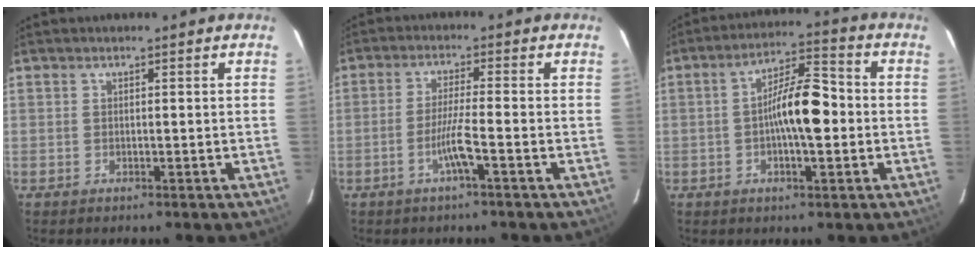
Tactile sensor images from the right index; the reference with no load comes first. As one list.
[{"total": 4.4, "force": [-1.9, -0.6, 4.0], "torque": [-0.075, -0.003, -0.038]}, {"total": 9.3, "force": [-0.7, 2.3, 9.0], "torque": [-0.160, 0.021, -0.015]}]